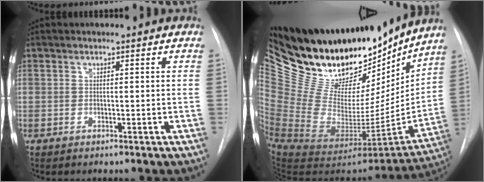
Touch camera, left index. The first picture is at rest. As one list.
[{"total": 30.0, "force": [26.0, 10.2, 10.9], "torque": [-0.202, -0.017, 0.414]}]